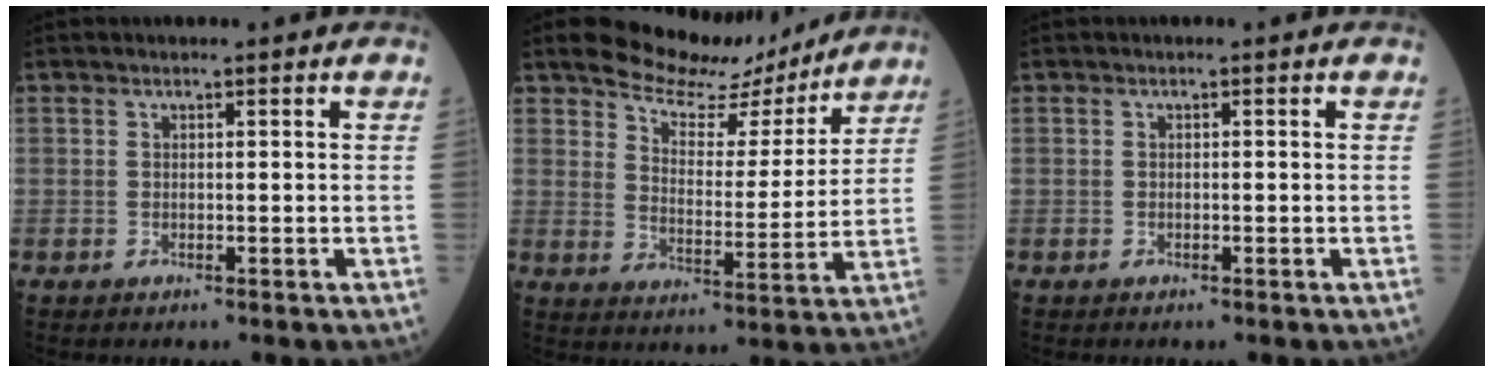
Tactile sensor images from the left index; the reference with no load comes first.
{"total": 11.2, "force": [10.4, 3.3, 2.7], "torque": [-0.046, -0.008, 0.154]}
{"total": 0.0}